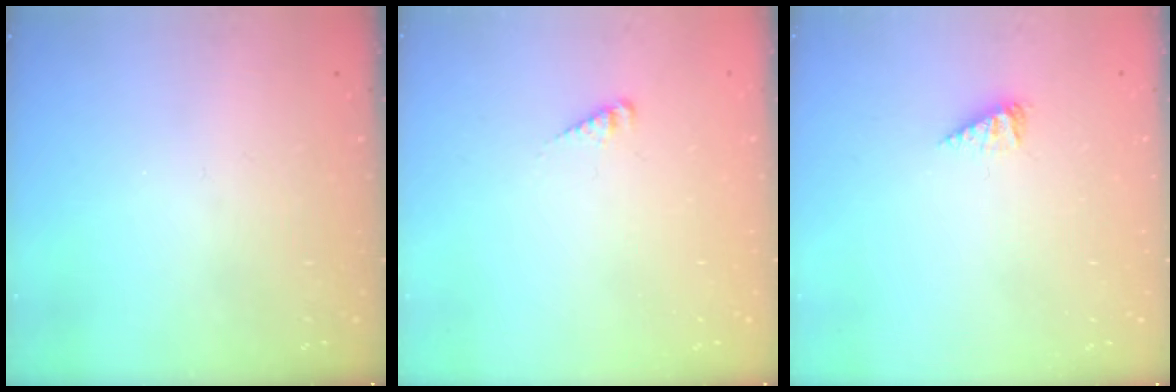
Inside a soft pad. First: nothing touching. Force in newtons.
{"total": 2.9, "press": 2.9, "slide": 0.2}
{"total": 2.5, "press": 2.5, "slide": 0.3}